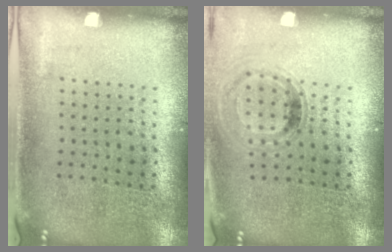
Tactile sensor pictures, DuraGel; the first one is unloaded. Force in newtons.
{"total": 0.8, "press": 0.8, "slide": 0.2}